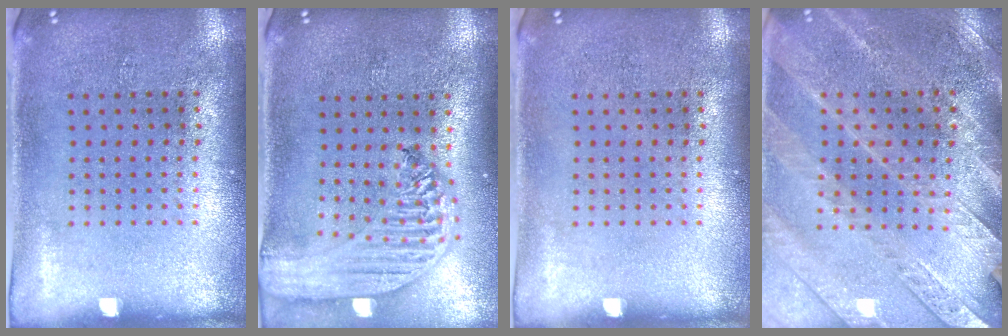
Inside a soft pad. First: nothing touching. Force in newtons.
{"total": 2.9, "press": 2.4, "slide": 1.7}
{"total": 0.0}
{"total": 2.8, "press": 2.7, "slide": 0.6}